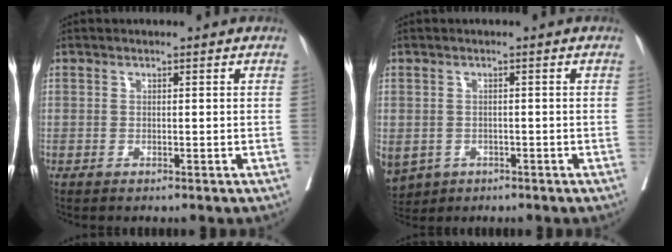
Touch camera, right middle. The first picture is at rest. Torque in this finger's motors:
{"motor_torque": [1.29, -0.85, 1.05, 0.21]}